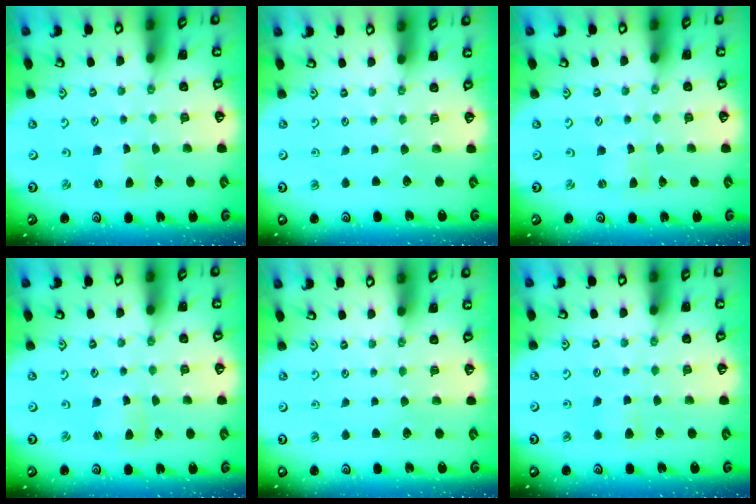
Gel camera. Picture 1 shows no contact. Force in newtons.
{"total": 0.0}
{"total": 0.0}
{"total": 1.3, "press": 1.3, "slide": 0.1}
{"total": 0.0}
{"total": 4.1, "press": 4.1, "slide": 0.5}